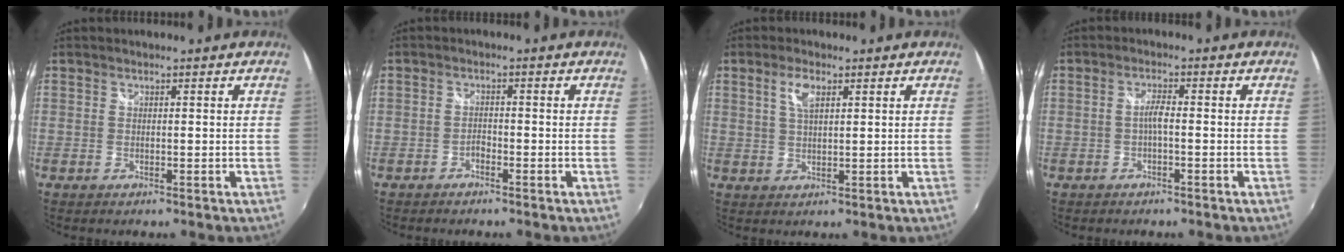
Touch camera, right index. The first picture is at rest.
{"total": 1.4, "force": [-1.2, 0.6, 0.4], "torque": [-0.008, 0.000, -0.025]}
{"total": 3.9, "force": [1.8, 1.5, 3.1], "torque": [-0.059, 0.003, 0.034]}
{"total": 2.1, "force": [-0.6, 0.2, 2.0], "torque": [-0.038, 0.005, -0.013]}